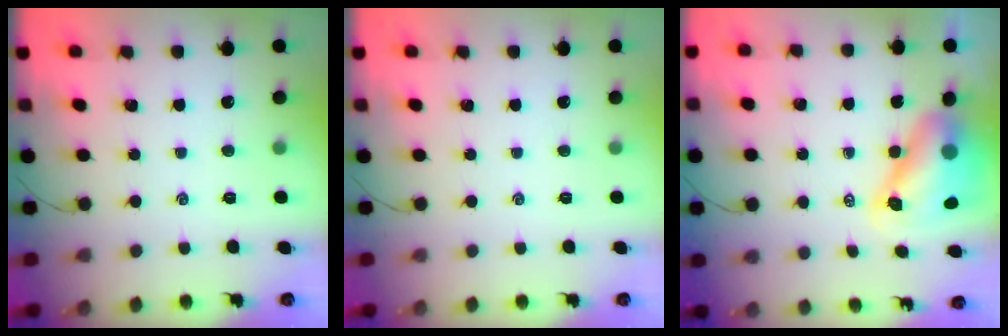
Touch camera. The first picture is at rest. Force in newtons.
{"total": 0.0}
{"total": 10.4, "press": 10.0, "slide": 3.1}